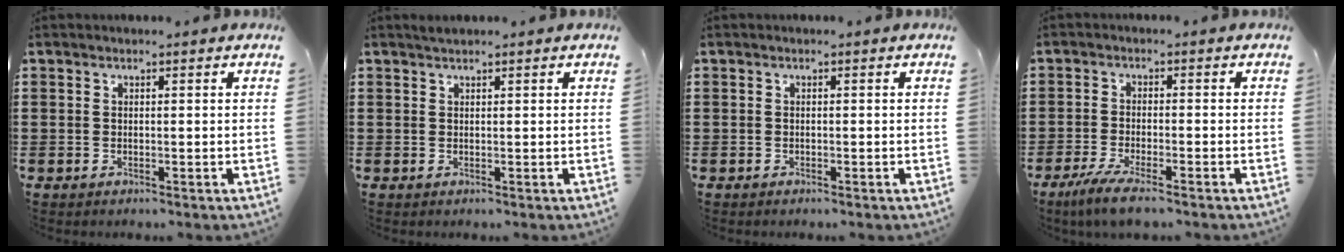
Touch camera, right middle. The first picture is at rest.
{"total": 1.0, "force": [0.9, -0.1, 0.4], "torque": [-0.008, 0.000, 0.017]}
{"total": 0.0}
{"total": 3.9, "force": [-3.1, 0.1, 2.4], "torque": [-0.061, -0.016, -0.062]}